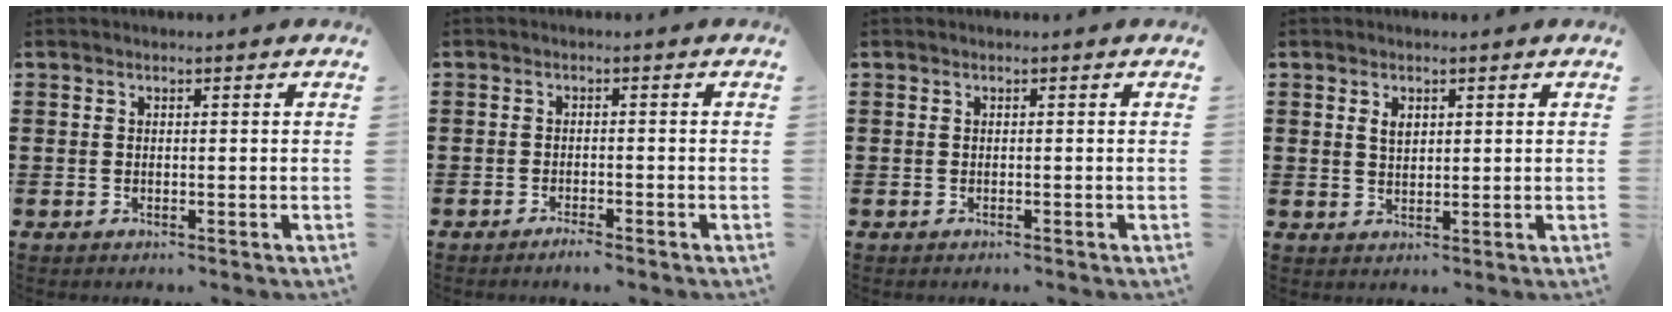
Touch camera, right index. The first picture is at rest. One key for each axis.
{"total": 1.7, "fx": -1.6, "fy": -0.1, "fz": 0.6, "tx": -0.011, "ty": -0.003, "tz": -0.029}
{"total": 0.0}
{"total": 2.0, "fx": 0.9, "fy": 1.2, "fz": 1.3, "tx": -0.029, "ty": 0.004, "tz": 0.016}